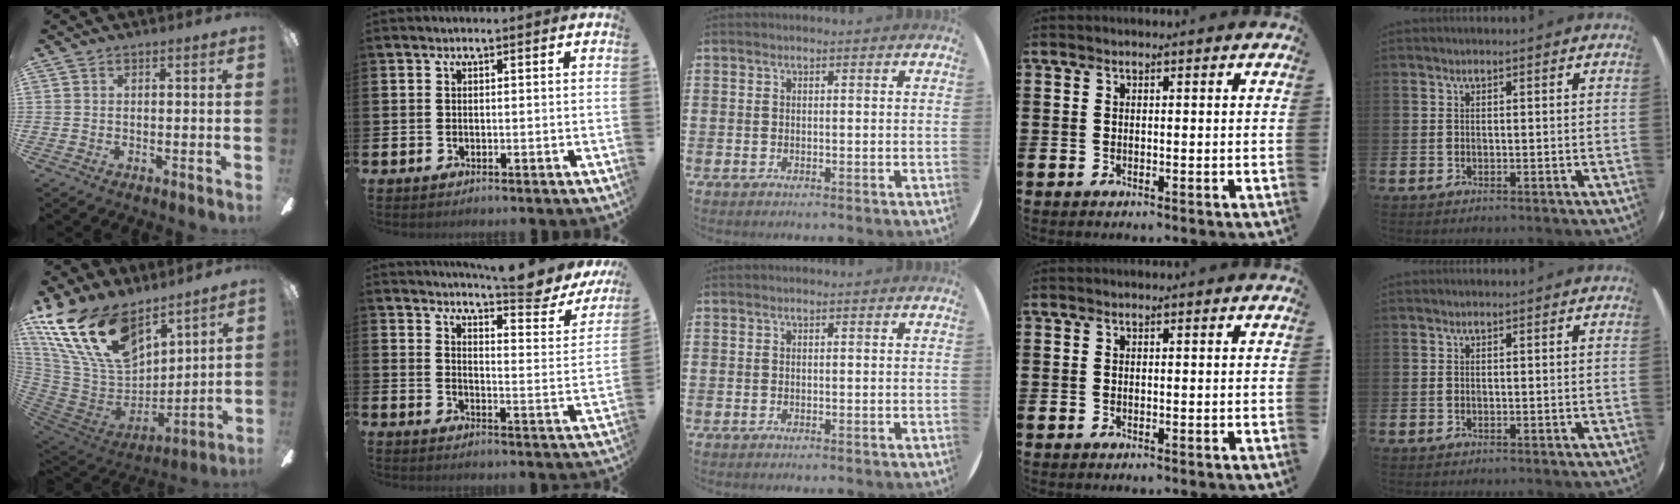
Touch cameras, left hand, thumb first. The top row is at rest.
{"thumb": {"total": 23.3, "force": [14.5, 12.3, 13.3], "torque": [-0.288, -0.070, 0.270]}, "index": {"total": 7.2, "force": [6.7, 0.4, 2.6], "torque": [-0.046, -0.054, 0.109]}}